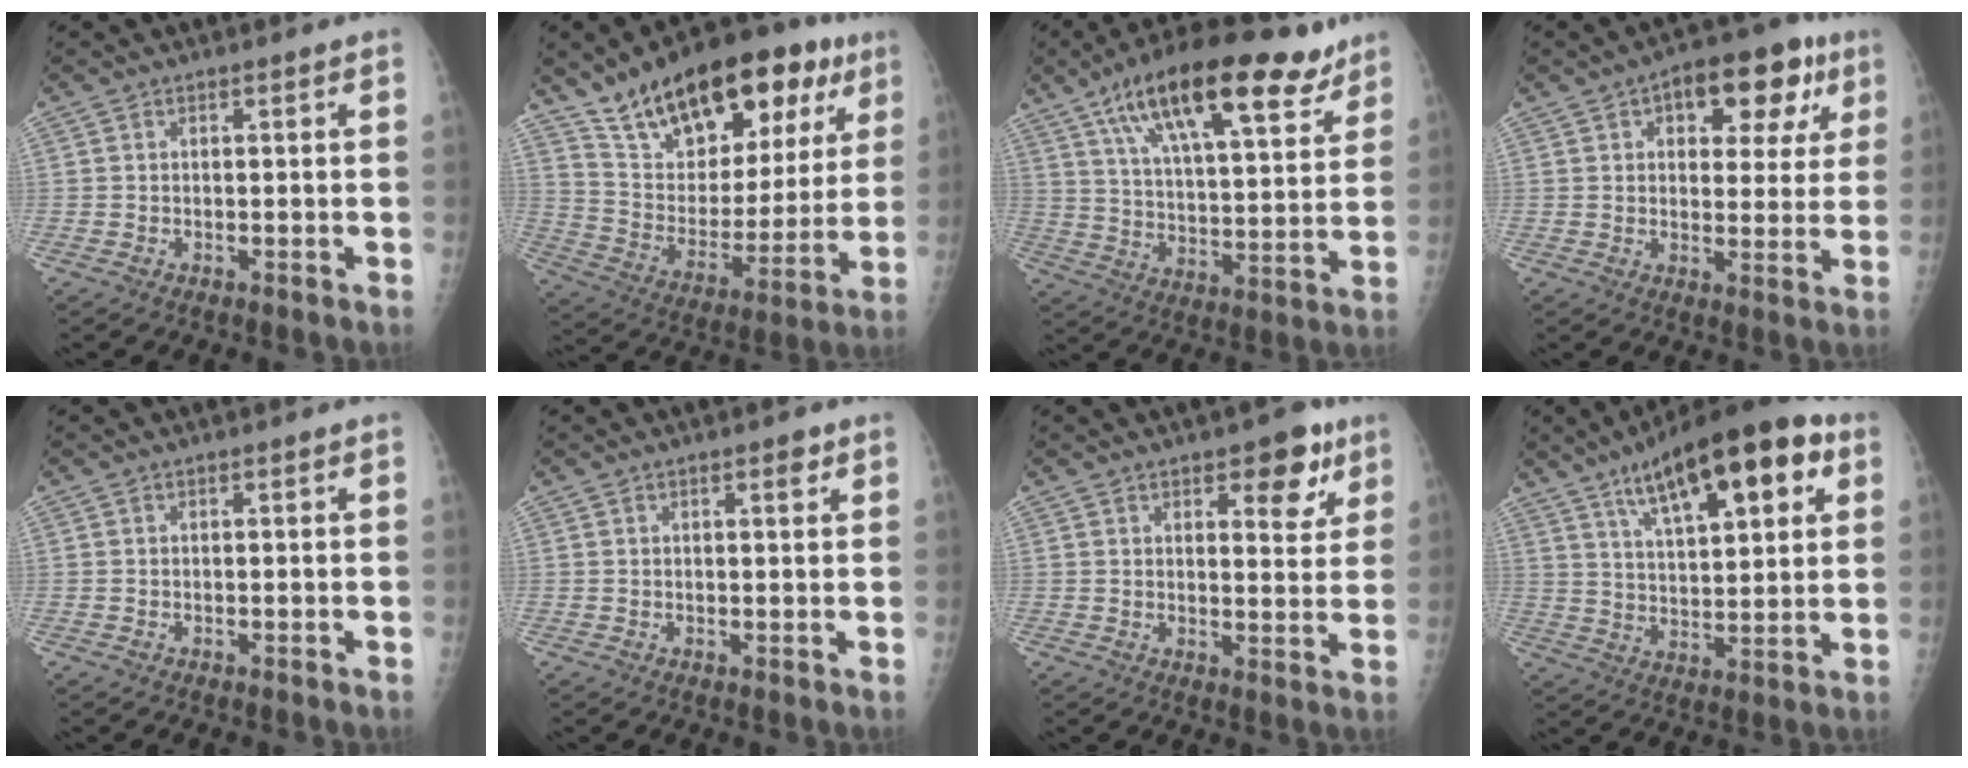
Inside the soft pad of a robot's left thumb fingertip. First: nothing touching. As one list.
[{"total": 27.7, "force": [16.6, 13.1, 17.9], "torque": [-0.242, -0.027, 0.271]}, {"total": 24.0, "force": [14.4, 8.2, 17.2], "torque": [-0.256, -0.031, 0.235]}, {"total": 14.4, "force": [6.3, 7.8, 10.4], "torque": [-0.084, 0.005, 0.080]}, {"total": 0.0}, {"total": 1.6, "force": [0.9, 0.6, 1.1], "torque": [-0.009, -0.003, 0.011]}, {"total": 7.9, "force": [4.4, 3.6, 5.4], "torque": [-0.036, -0.021, 0.054]}, {"total": 20.0, "force": [9.4, 7.2, 16.1], "torque": [-0.219, -0.012, 0.148]}]